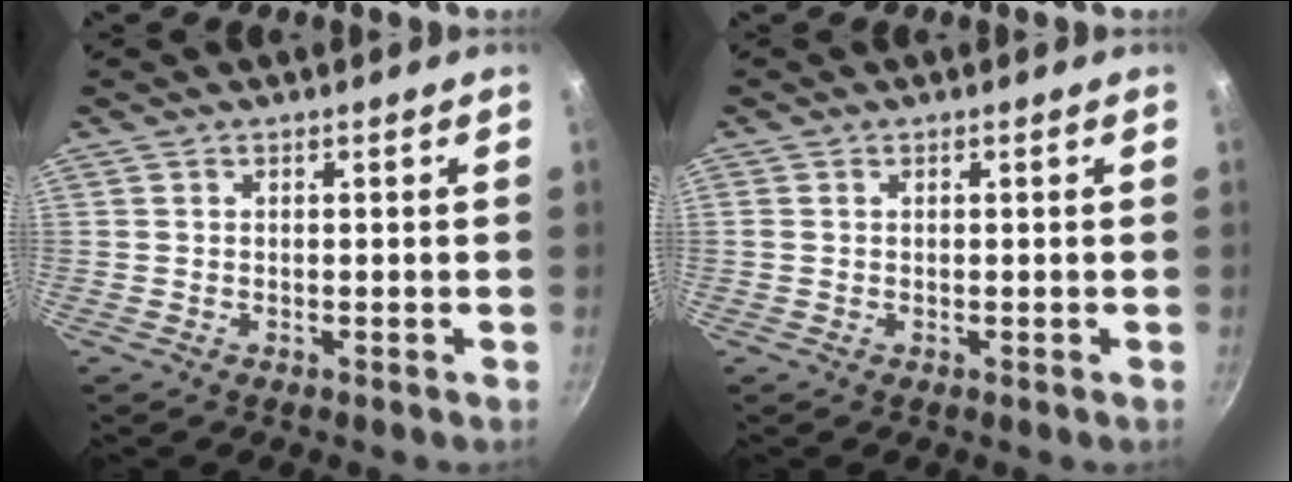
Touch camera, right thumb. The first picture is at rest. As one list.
[{"total": 0.9, "force": [0.1, 0.7, 0.4], "torque": [-0.009, 0.002, 0.002]}]